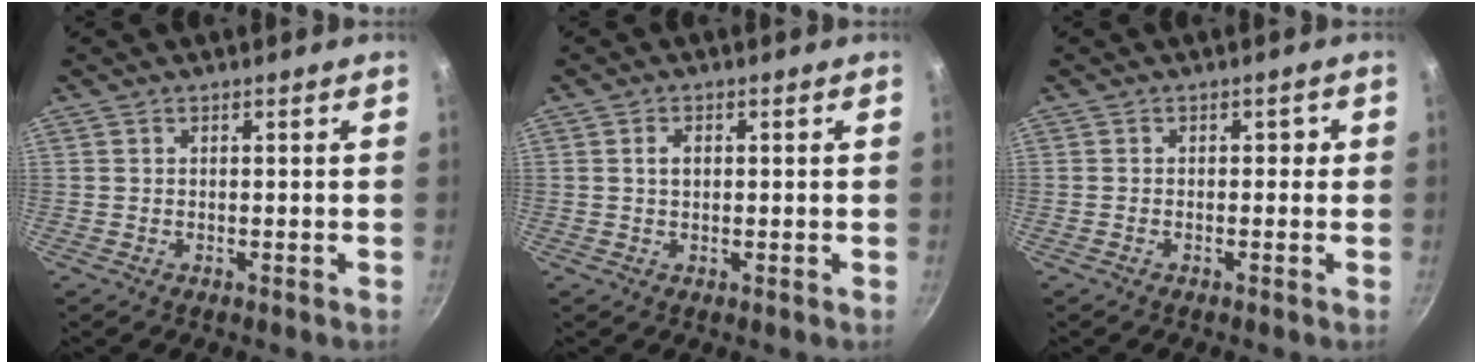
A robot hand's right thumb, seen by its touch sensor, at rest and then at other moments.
{"total": 2.0, "force": [0.4, 1.4, 1.4], "torque": [-0.018, 0.004, 0.005]}
{"total": 1.5, "force": [-0.3, 1.2, 0.8], "torque": [-0.002, 0.007, -0.006]}